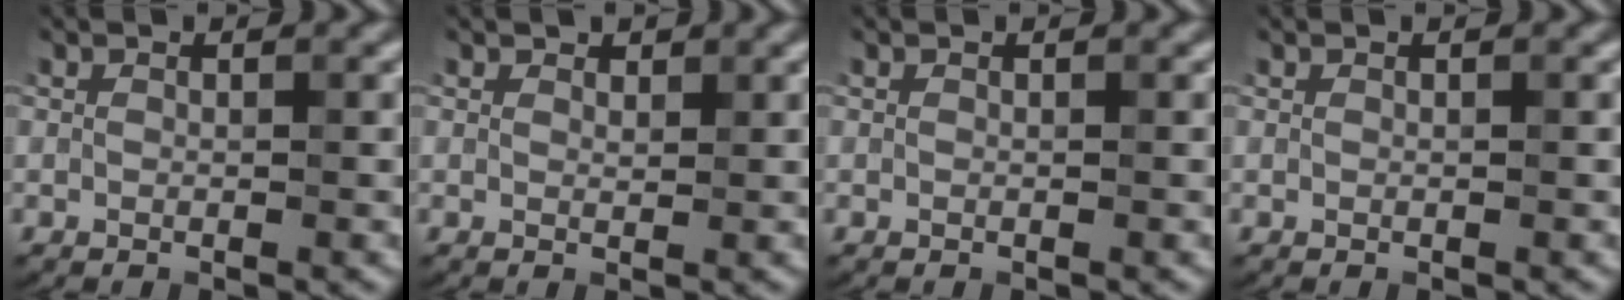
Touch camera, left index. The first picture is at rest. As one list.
[{"total": 0.8, "force": [0.7, 0.5, 0.2], "torque": [-0.002, -0.002, 0.010]}, {"total": 0.0}, {"total": 0.0}]